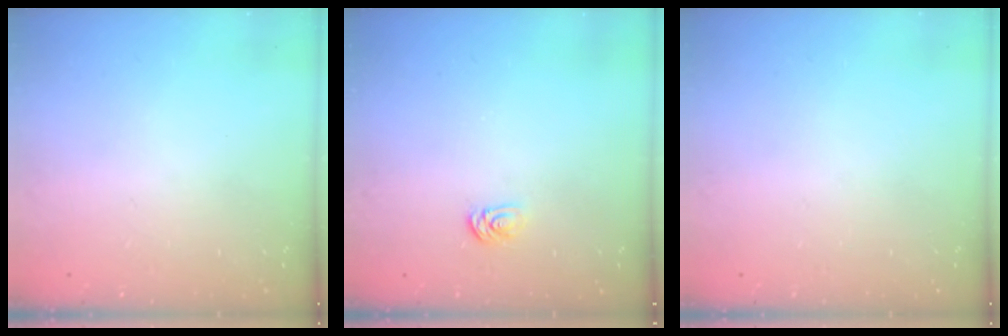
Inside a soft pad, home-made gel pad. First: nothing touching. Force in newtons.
{"total": 2.0, "press": 2.0, "slide": 0.3}
{"total": 0.0}